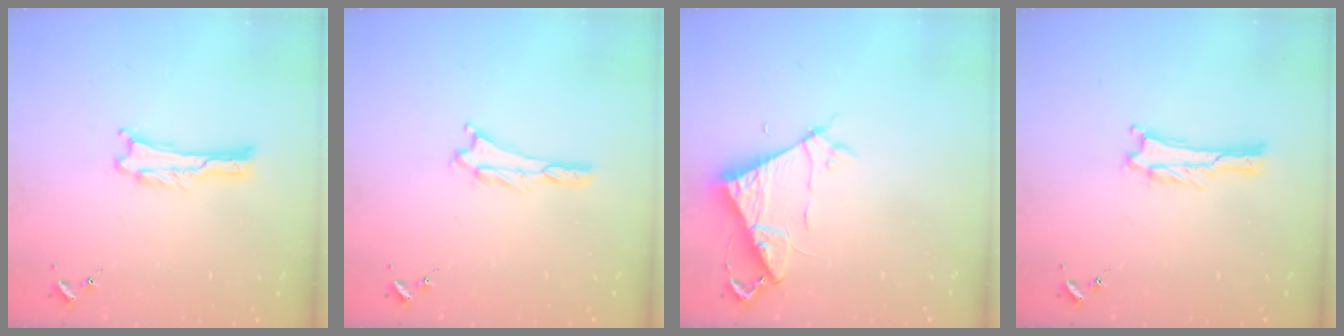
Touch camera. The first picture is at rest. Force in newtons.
{"total": 0.7, "press": 0.7, "slide": 0.2}
{"total": 6.9, "press": 6.9, "slide": 0.7}
{"total": 1.0, "press": 1.0, "slide": 0.1}